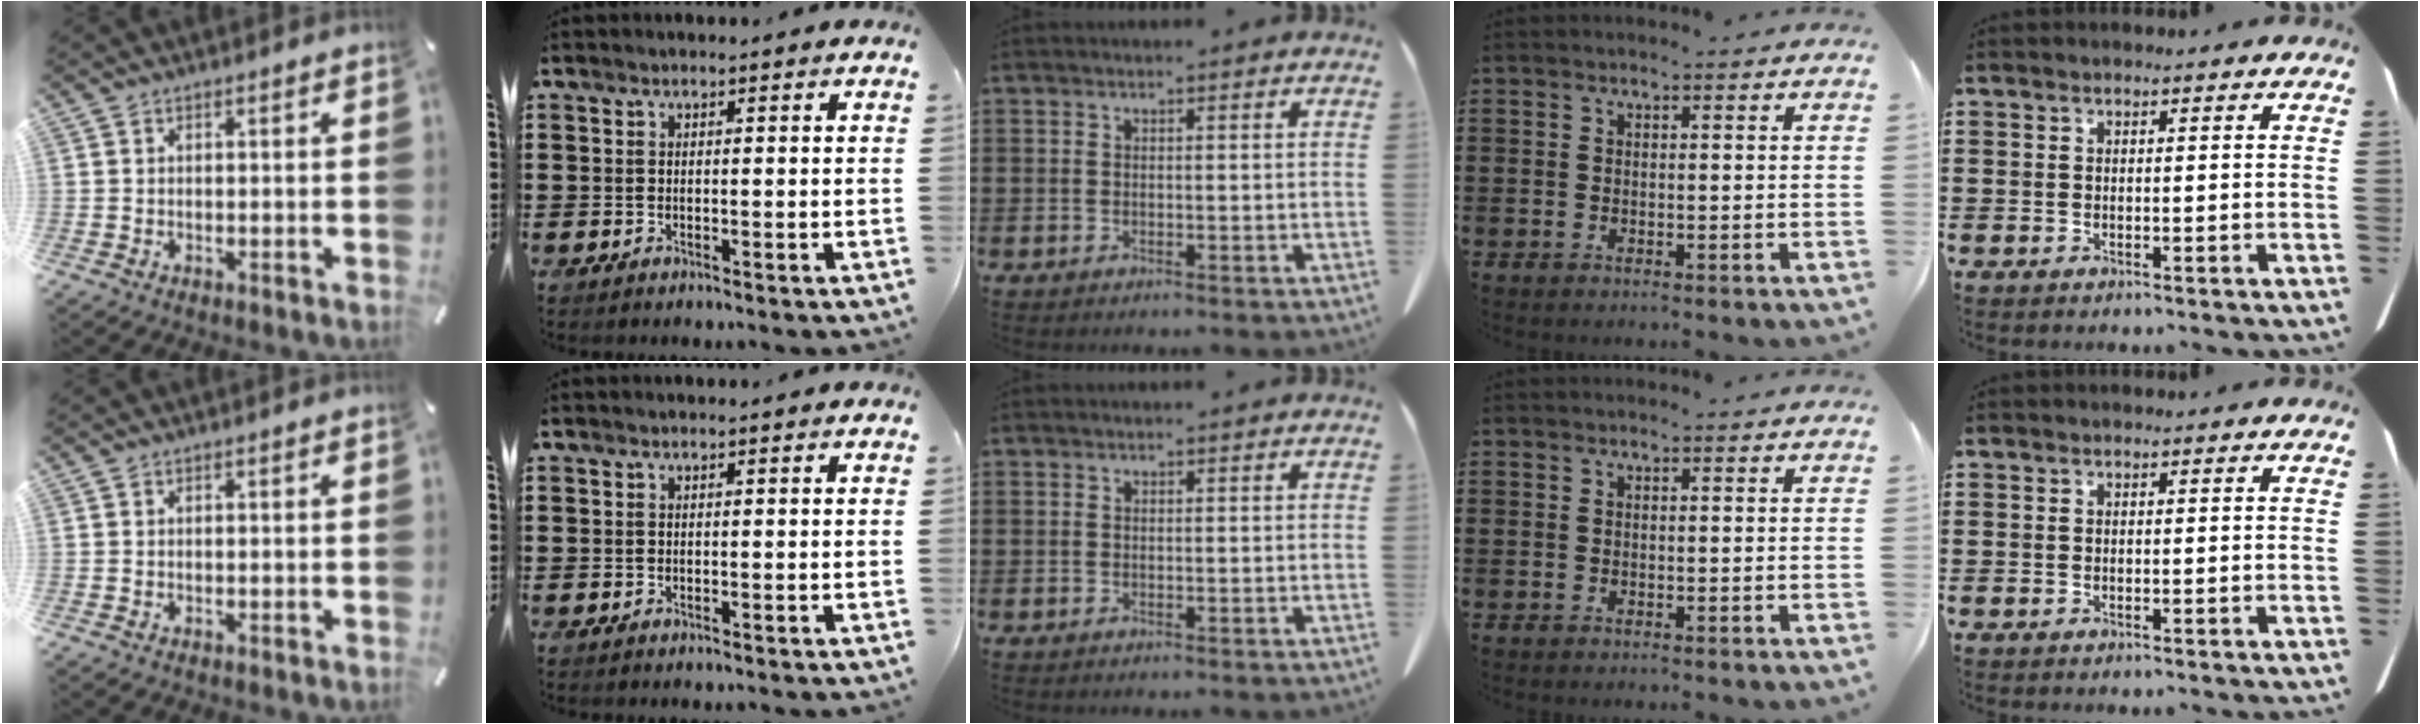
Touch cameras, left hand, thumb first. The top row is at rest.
{}